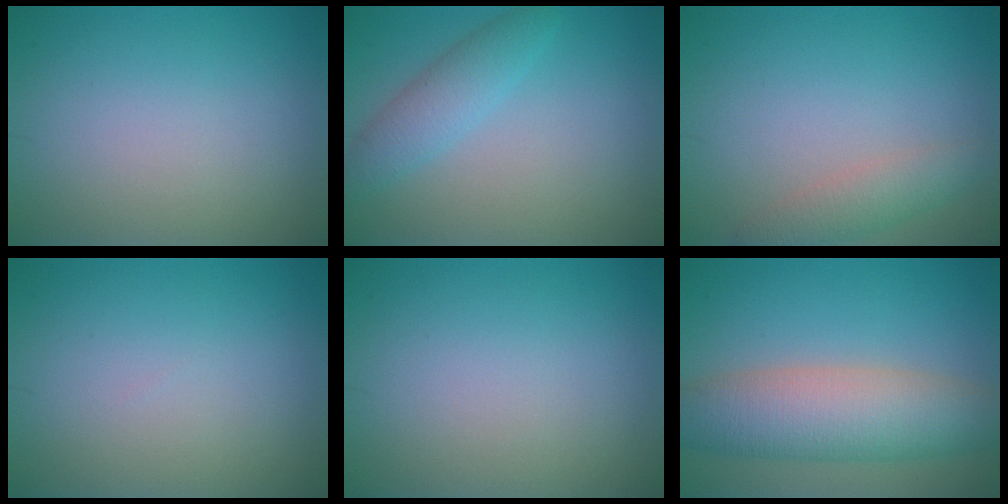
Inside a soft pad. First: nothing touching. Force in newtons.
{"total": 3.0, "press": 3.0, "slide": 0.1}
{"total": 2.4, "press": 2.4, "slide": 0.2}
{"total": 0.0}
{"total": 0.0}
{"total": 7.6, "press": 7.6, "slide": 0.3}